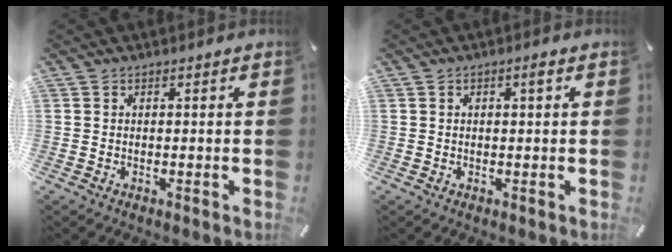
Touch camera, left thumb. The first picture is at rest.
{"total": 1.6, "force": [0.4, 0.5, 1.4], "torque": [-0.028, 0.004, 0.006]}